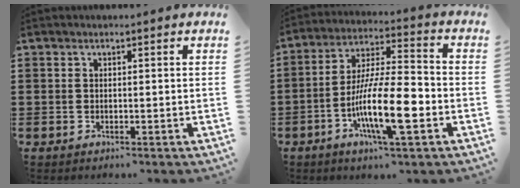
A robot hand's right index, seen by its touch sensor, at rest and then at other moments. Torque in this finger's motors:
{"motor_torque": [2.14, 0.00, 1.05, 0.21]}